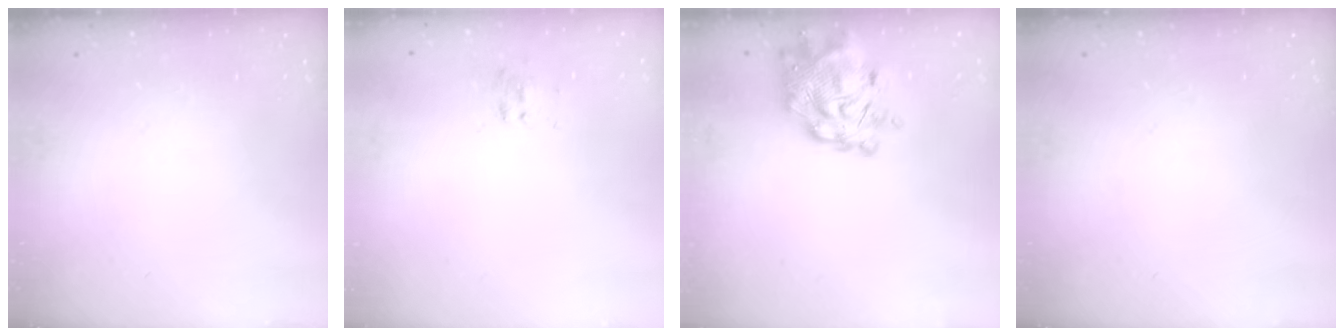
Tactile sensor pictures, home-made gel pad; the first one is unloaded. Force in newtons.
{"total": 2.0, "press": 1.9, "slide": 0.8}
{"total": 10.6, "press": 10.0, "slide": 3.5}
{"total": 0.0}